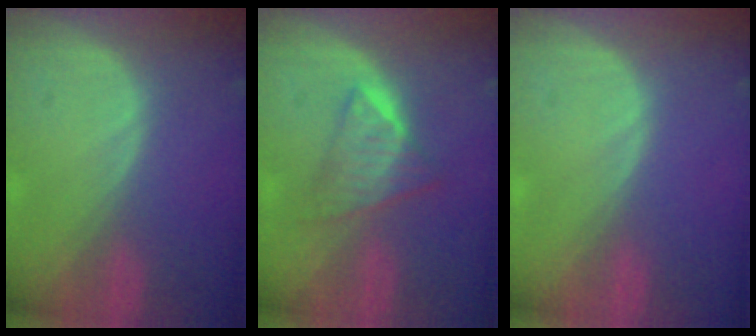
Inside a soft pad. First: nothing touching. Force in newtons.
{"total": 6.3, "press": 5.4, "slide": 3.1}
{"total": 0.0}